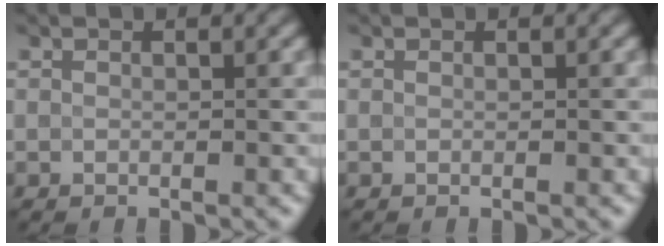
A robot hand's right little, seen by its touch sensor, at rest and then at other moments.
{"total": 0.0}